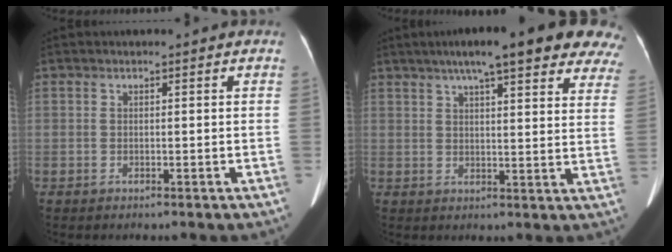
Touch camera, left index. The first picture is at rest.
{"total": 20.3, "force": [15.5, 3.3, 12.6], "torque": [-0.168, 0.033, 0.180]}